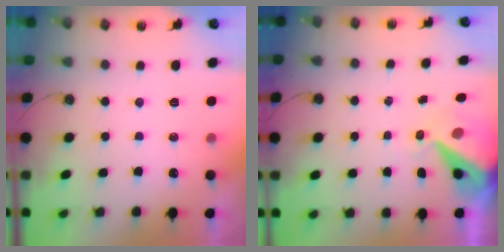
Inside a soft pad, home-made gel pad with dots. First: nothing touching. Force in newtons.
{"total": 12.0, "press": 11.9, "slide": 1.3}